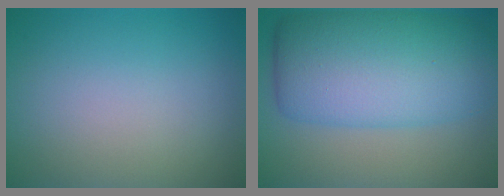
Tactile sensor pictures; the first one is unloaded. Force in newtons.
{"total": 10.5, "press": 10.5, "slide": 0.1}